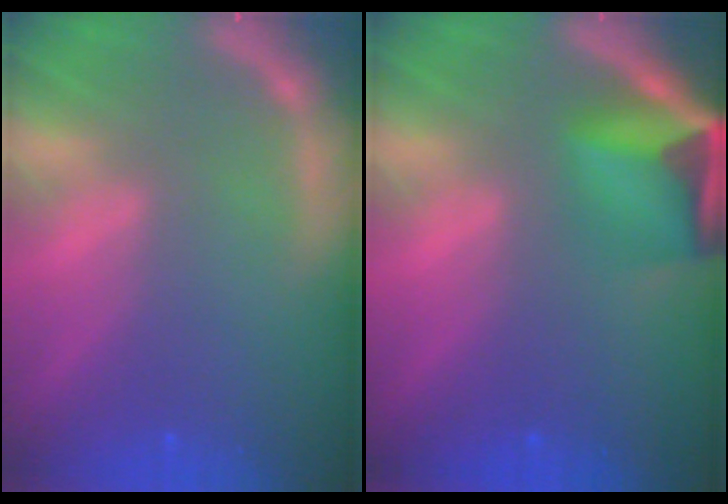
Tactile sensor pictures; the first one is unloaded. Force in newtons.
{"total": 7.4}